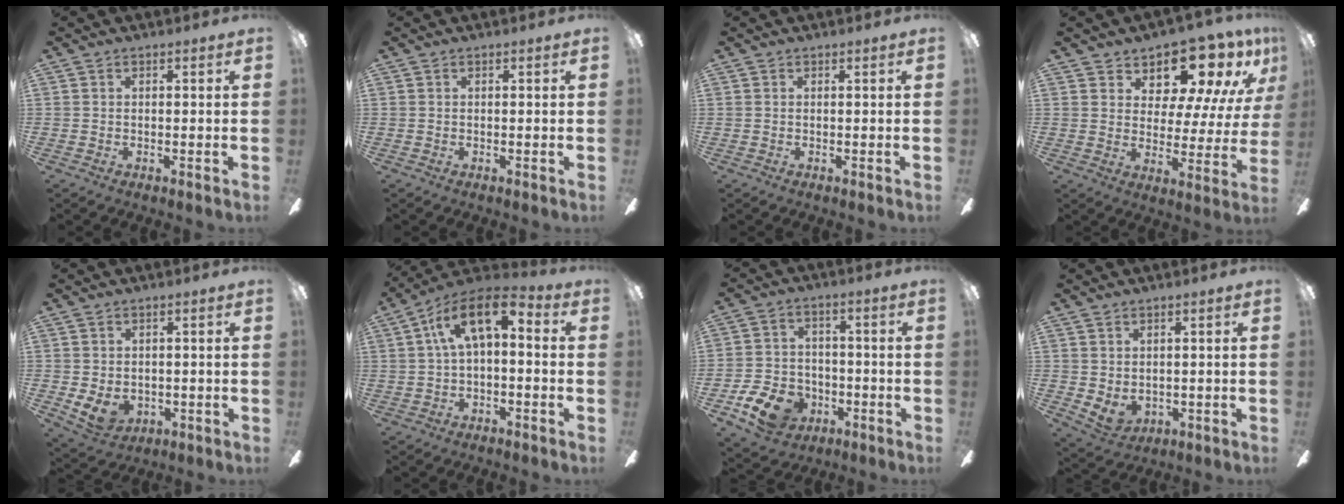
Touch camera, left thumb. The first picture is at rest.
{"total": 0.0}
{"total": 0.0}
{"total": 14.4, "force": [11.3, 6.2, 6.5], "torque": [-0.100, -0.086, 0.195]}
{"total": 5.6, "force": [-0.7, 4.3, 3.5], "torque": [-0.080, 0.003, -0.014]}
{"total": 12.2, "force": [3.4, 6.2, 9.9], "torque": [-0.167, -0.001, 0.060]}
{"total": 11.2, "force": [-6.0, 7.8, 5.3], "torque": [-0.108, 0.043, -0.108]}
{"total": 4.3, "force": [0.3, 3.3, 2.7], "torque": [-0.054, -0.002, 0.005]}